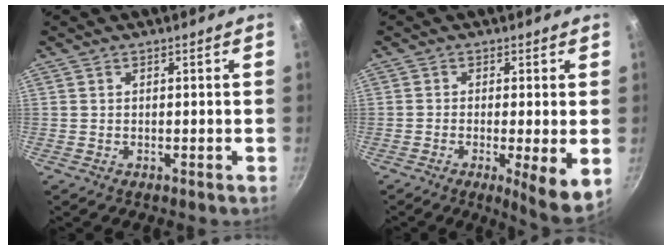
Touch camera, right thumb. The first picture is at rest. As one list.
[{"total": 7.8, "force": [-1.5, 1.3, 7.5], "torque": [-0.110, -0.010, -0.020]}]